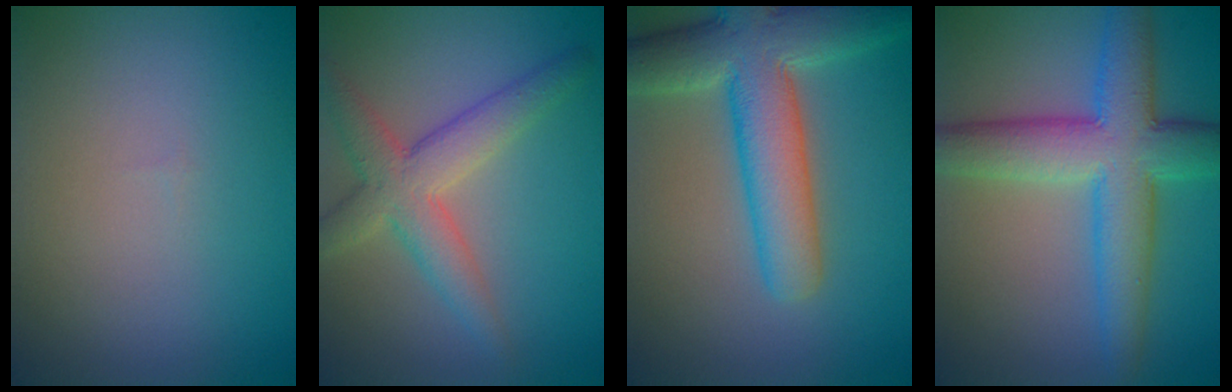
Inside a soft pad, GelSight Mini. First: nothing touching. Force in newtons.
{"total": 4.9, "press": 4.9, "slide": 0.3}
{"total": 9.1, "press": 9.1, "slide": 0.4}
{"total": 8.0, "press": 8.0, "slide": 0.2}